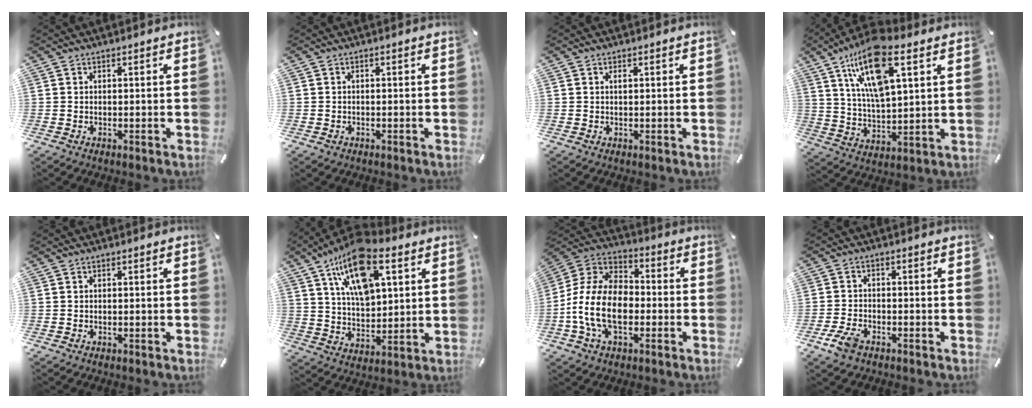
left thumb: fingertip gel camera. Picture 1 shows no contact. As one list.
[{"total": 0.8, "force": [-0.3, 0.6, 0.4], "torque": [-0.007, 0.003, -0.007]}, {"total": 0.6, "force": [0.2, 0.2, 0.5], "torque": [-0.011, 0.001, 0.004]}, {"total": 16.3, "force": [8.8, 6.3, 12.1], "torque": [-0.243, -0.026, 0.146]}, {"total": 0.0}, {"total": 16.4, "force": [8.8, 8.2, 11.2], "torque": [-0.213, -0.024, 0.152]}, {"total": 14.8, "force": [-4.8, 9.7, 10.2], "torque": [-0.236, 0.020, -0.094]}, {"total": 4.8, "force": [-2.9, 2.5, 2.9], "torque": [-0.071, 0.009, -0.059]}]